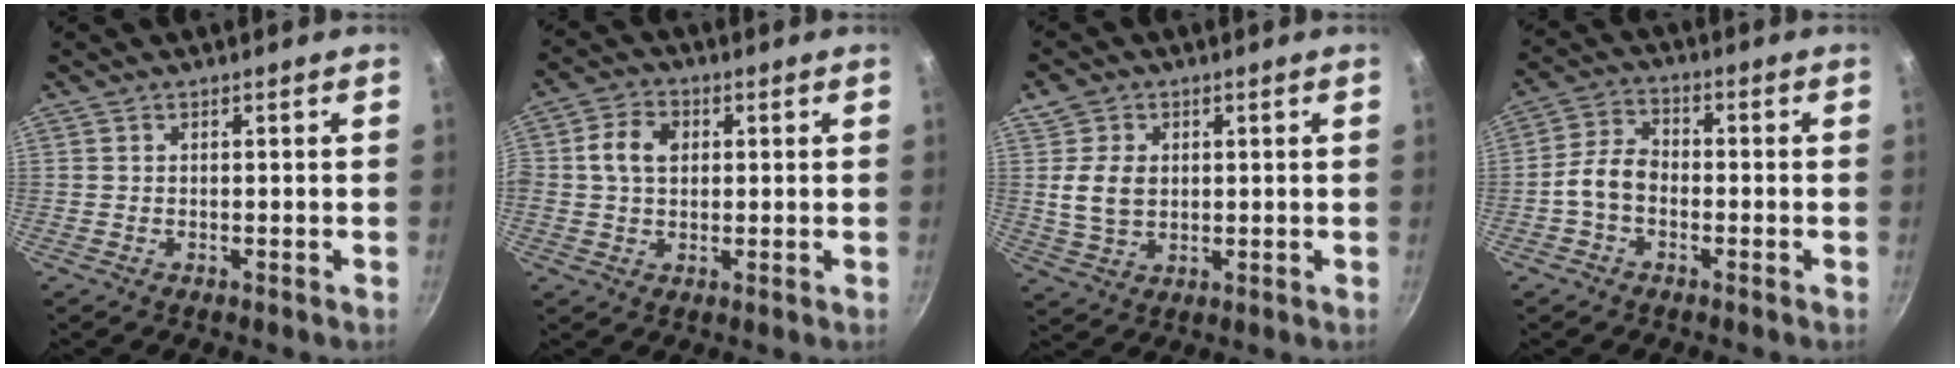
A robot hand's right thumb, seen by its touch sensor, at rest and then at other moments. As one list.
[{"total": 6.6, "force": [1.1, 4.9, 4.3], "torque": [-0.069, 0.009, 0.010]}, {"total": 6.8, "force": [1.1, 5.2, 4.3], "torque": [-0.063, -0.008, 0.021]}, {"total": 6.1, "force": [-1.8, 4.2, 4.0], "torque": [-0.068, 0.030, -0.047]}]